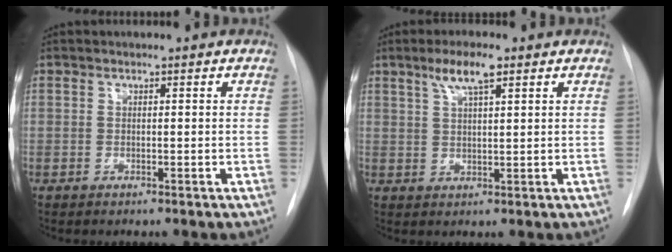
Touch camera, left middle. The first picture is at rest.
{"total": 4.9, "force": [2.9, 0.7, 3.8], "torque": [-0.076, 0.006, 0.052]}